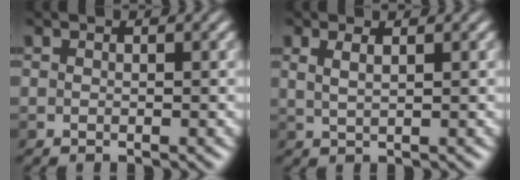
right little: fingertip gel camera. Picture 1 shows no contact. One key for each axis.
{"total": 1.6, "fx": 0.7, "fy": 0.6, "fz": 1.4, "tx": -0.022, "ty": 0.008, "tz": 0.011}